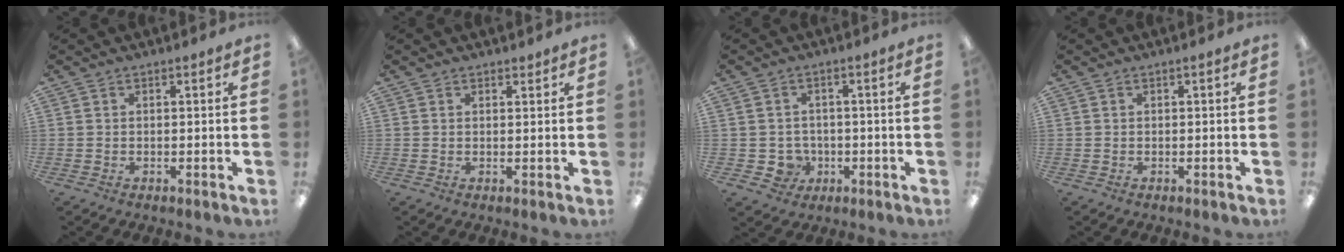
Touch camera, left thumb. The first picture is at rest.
{"total": 1.1, "force": [1.0, 0.6, 0.1], "torque": [0.007, -0.002, 0.017]}
{"total": 4.8, "force": [-1.1, 4.4, 1.3], "torque": [-0.025, 0.006, -0.017]}
{"total": 0.0}